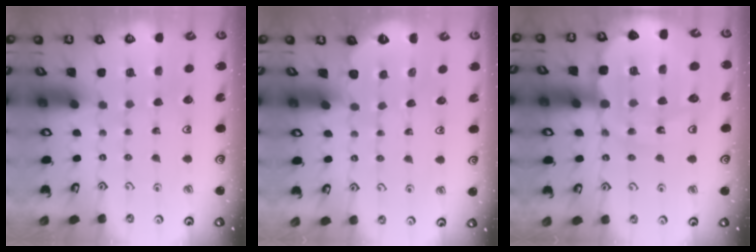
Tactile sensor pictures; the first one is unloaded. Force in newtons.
{"total": 1.8, "press": 1.8, "slide": 0.2}
{"total": 19.1, "press": 18.7, "slide": 3.7}